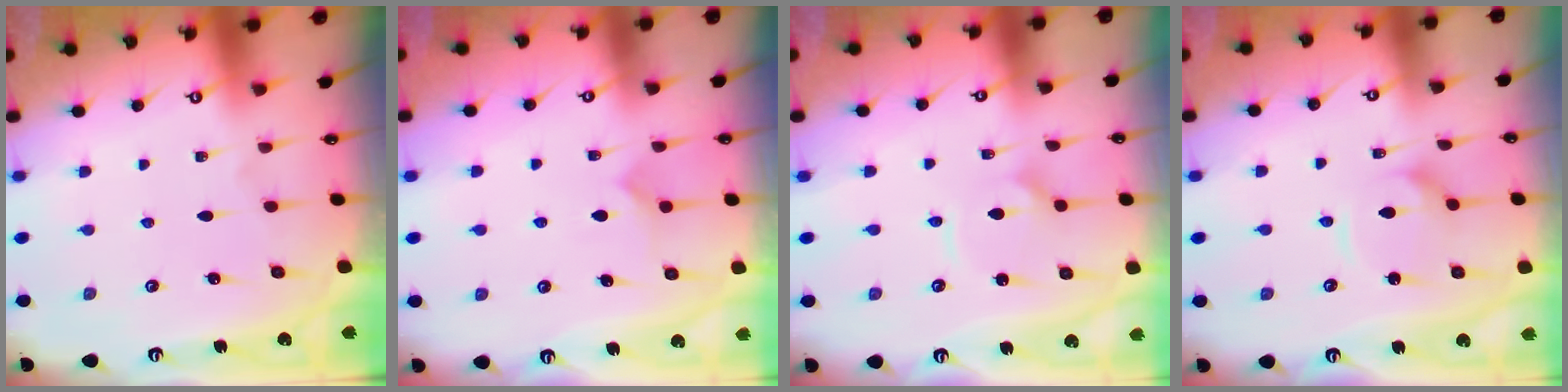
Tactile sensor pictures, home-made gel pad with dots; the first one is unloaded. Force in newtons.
{"total": 6.5, "press": 6.5, "slide": 0.2}
{"total": 3.7, "press": 3.6, "slide": 0.5}
{"total": 4.6, "press": 4.6, "slide": 0.4}